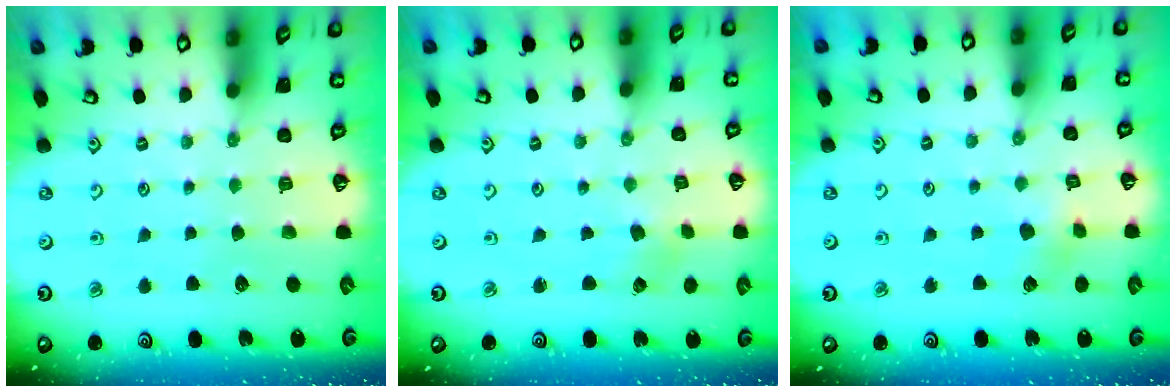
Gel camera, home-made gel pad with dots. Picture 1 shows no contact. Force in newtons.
{"total": 2.6, "press": 2.6, "slide": 0.6}
{"total": 3.9, "press": 3.9, "slide": 0.6}